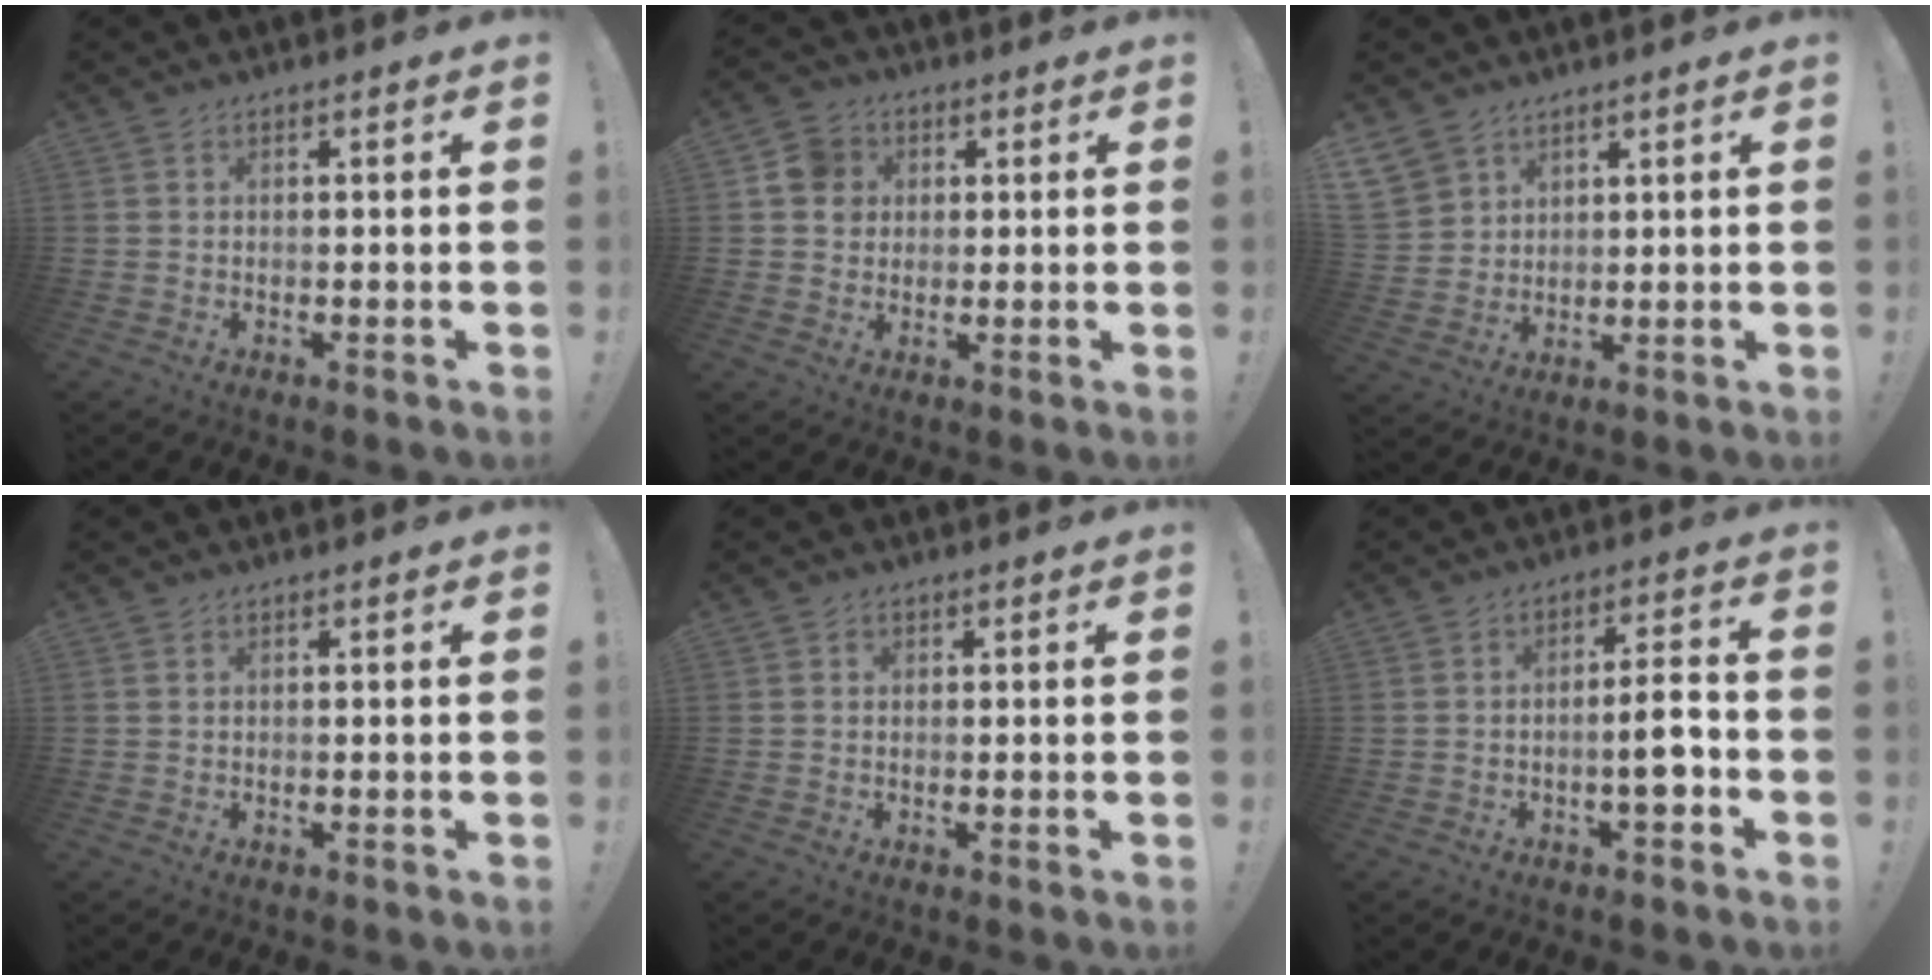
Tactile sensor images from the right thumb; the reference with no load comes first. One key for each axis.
{"total": 8.3, "fx": 2.1, "fy": 7.5, "fz": 2.8, "tx": -0.033, "ty": 0.000, "tz": 0.045}
{"total": 6.9, "fx": 5.0, "fy": 4.6, "fz": 1.2, "tx": -0.024, "ty": -0.033, "tz": 0.103}
{"total": 0.0}
{"total": 0.6, "fx": 0.1, "fy": 0.6, "fz": 0.0, "tx": 0.008, "ty": -0.002, "tz": 0.001}
{"total": 7.6, "fx": -2.6, "fy": 1.9, "fz": 6.9, "tx": -0.091, "ty": 0.008, "tz": -0.046}